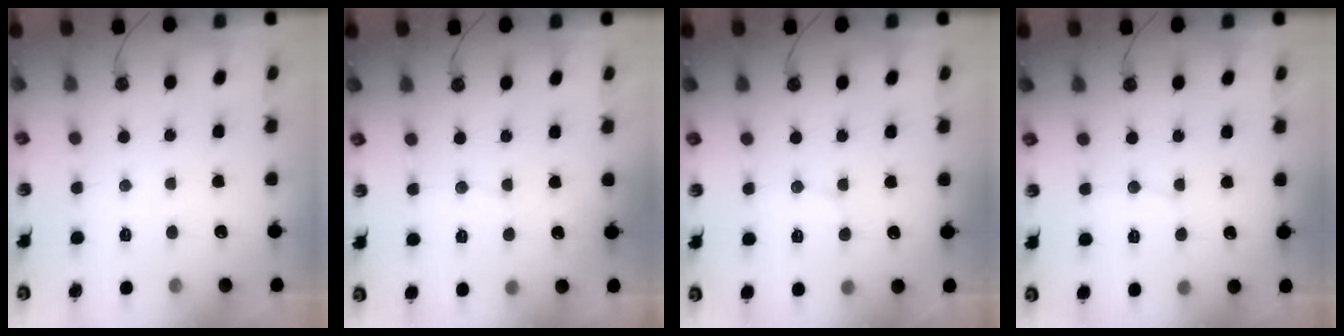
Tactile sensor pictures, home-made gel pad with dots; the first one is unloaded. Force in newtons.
{"total": 2.8, "press": 2.8, "slide": 0.3}
{"total": 5.1, "press": 5.0, "slide": 0.6}
{"total": 4.5, "press": 4.5, "slide": 0.6}